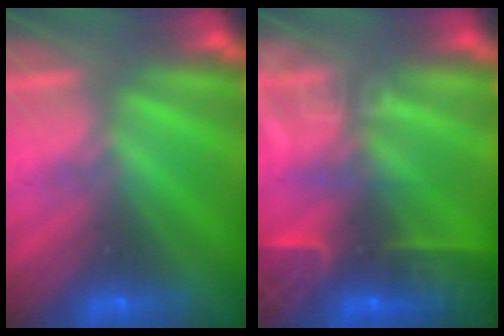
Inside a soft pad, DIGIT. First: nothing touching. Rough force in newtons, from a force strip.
{"total": 9.5}